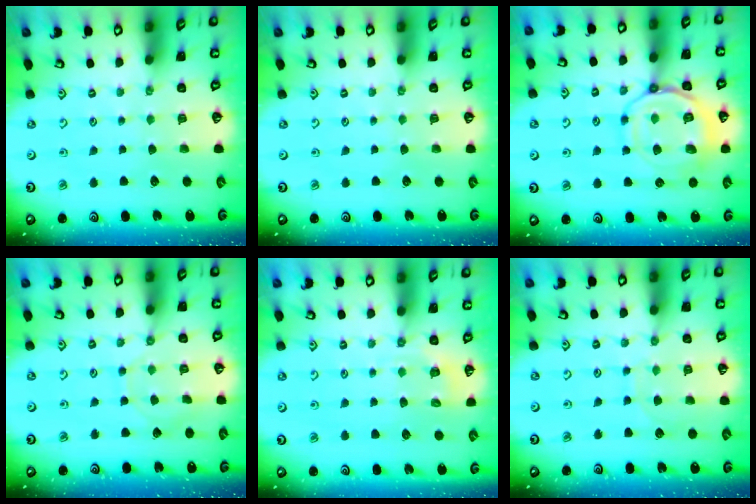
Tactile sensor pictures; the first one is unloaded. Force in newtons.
{"total": 0.0}
{"total": 14.2, "press": 14.1, "slide": 1.6}
{"total": 7.0, "press": 7.0, "slide": 0.8}
{"total": 2.9, "press": 2.6, "slide": 1.2}
{"total": 6.7, "press": 6.7, "slide": 0.4}